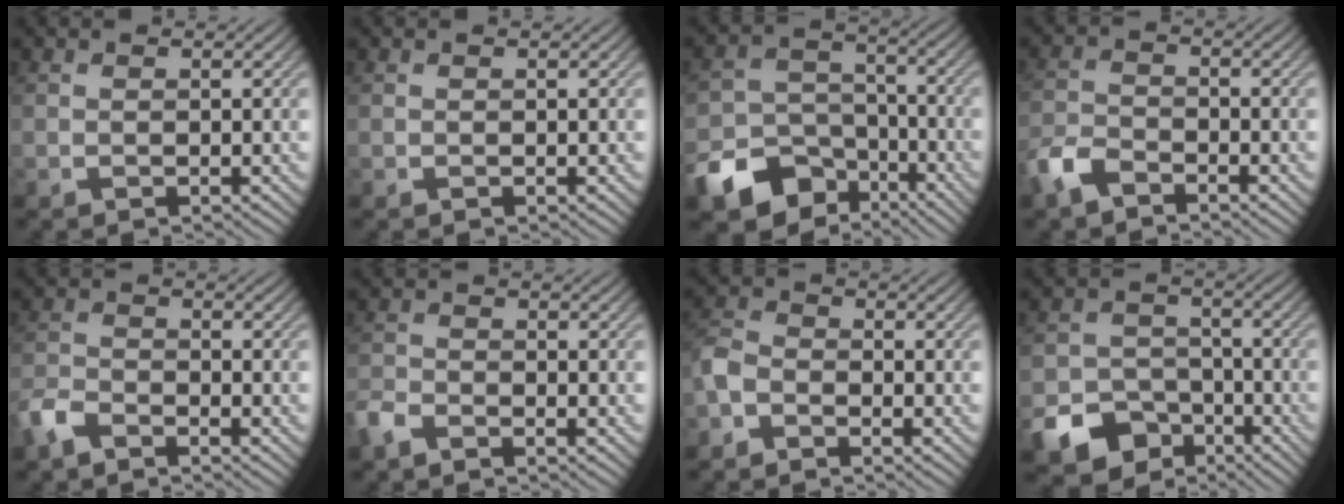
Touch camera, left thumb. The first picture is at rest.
{"total": 0.0}
{"total": 12.5, "force": [-7.8, 8.5, 4.9], "torque": [-0.128, -0.027, -0.128]}
{"total": 4.5, "force": [-3.5, 1.8, 2.2], "torque": [-0.051, -0.005, -0.084]}
{"total": 3.8, "force": [-3.1, 1.3, 1.9], "torque": [-0.046, -0.007, -0.077]}
{"total": 3.0, "force": [-2.5, 1.0, 1.4], "torque": [-0.035, -0.007, -0.063]}
{"total": 3.7, "force": [-2.5, 2.1, 1.8], "torque": [-0.044, 0.001, -0.069]}
{"total": 10.9, "force": [-6.6, 7.7, 3.8], "torque": [-0.084, -0.030, -0.119]}